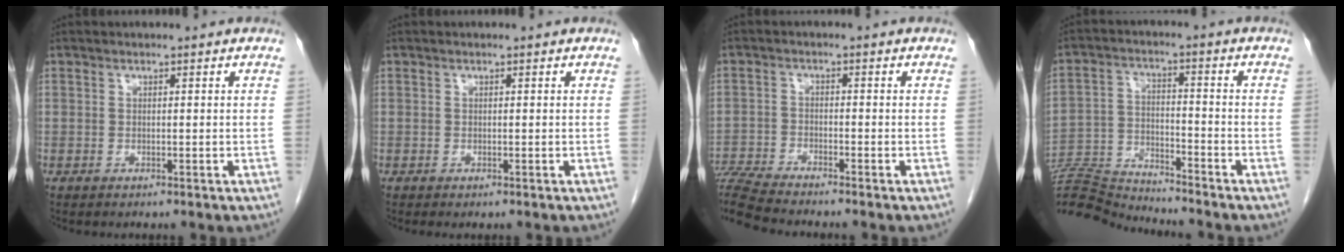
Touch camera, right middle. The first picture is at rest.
{"total": 0.0}
{"total": 9.2, "force": [-8.6, -0.9, 3.0], "torque": [-0.061, -0.012, -0.156]}
{"total": 11.2, "force": [-11.2, -1.0, 0.6], "torque": [-0.013, 0.012, -0.212]}